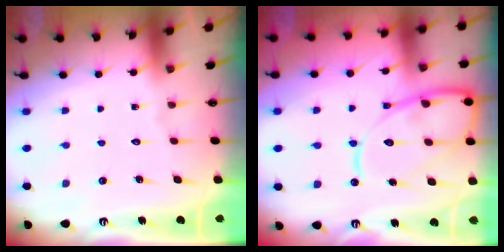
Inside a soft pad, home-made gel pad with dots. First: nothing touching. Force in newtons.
{"total": 15.5, "press": 15.5, "slide": 1.6}